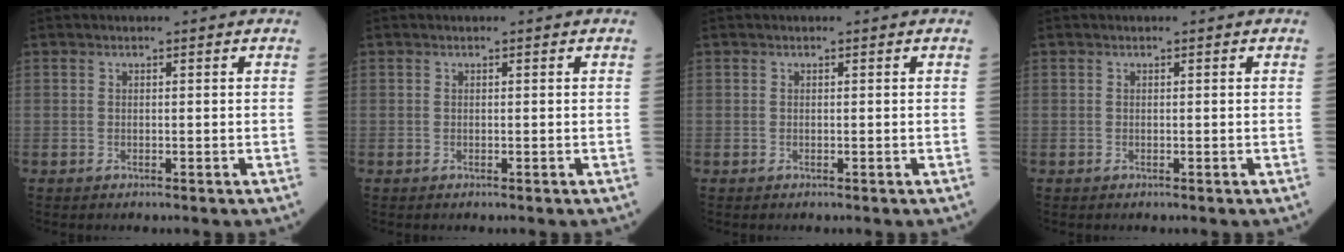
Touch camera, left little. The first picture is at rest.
{"total": 0.0}
{"total": 0.0}
{"total": 0.0}